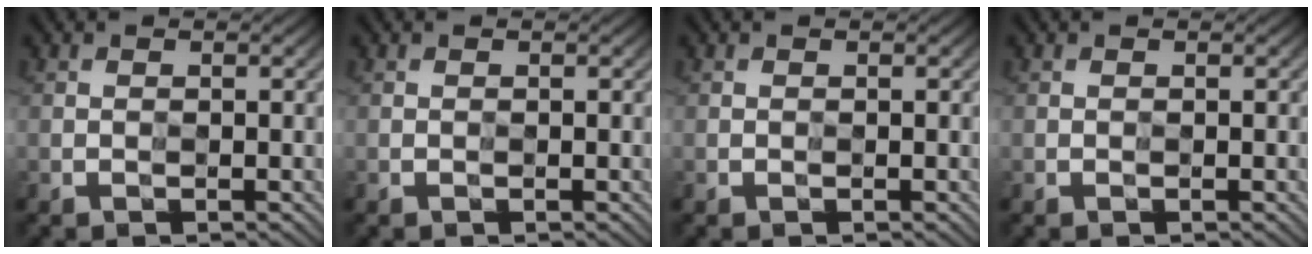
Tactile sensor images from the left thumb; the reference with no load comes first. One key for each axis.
{"total": 0.0}
{"total": 0.0}
{"total": 0.0}